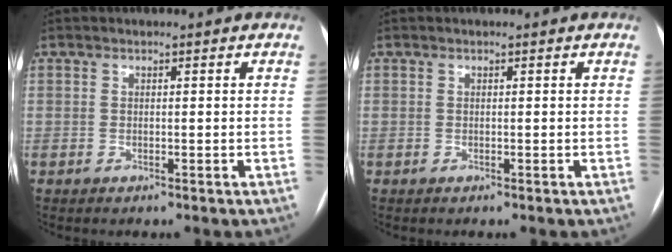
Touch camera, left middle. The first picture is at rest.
{"total": 0.0}